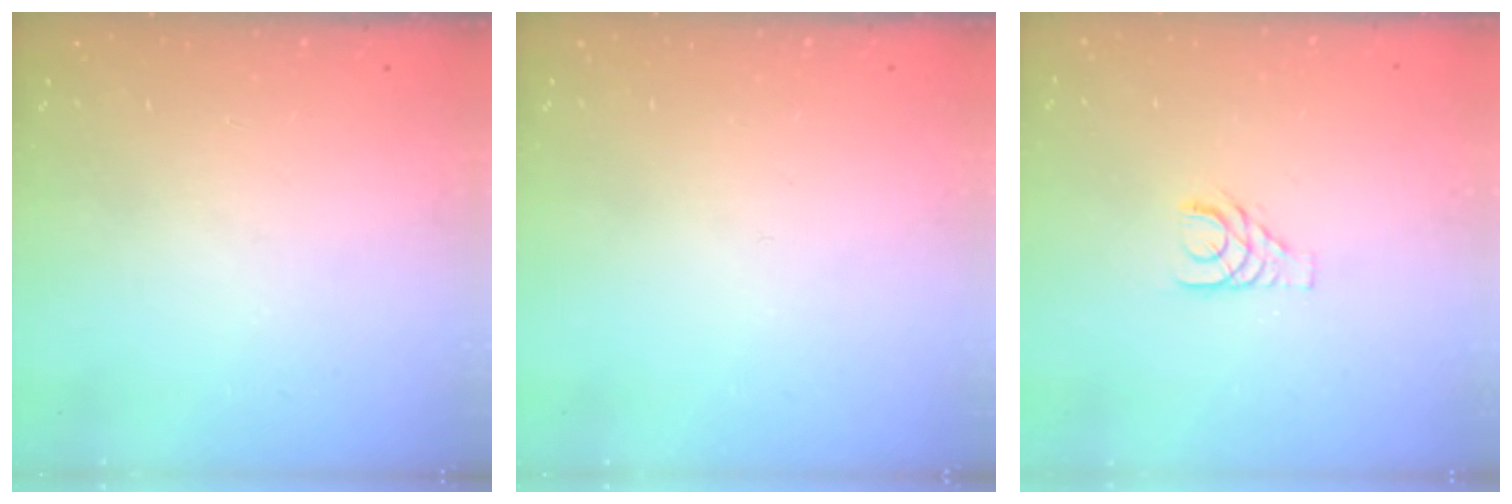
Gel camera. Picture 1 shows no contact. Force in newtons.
{"total": 0.0}
{"total": 4.4, "press": 4.3, "slide": 0.4}